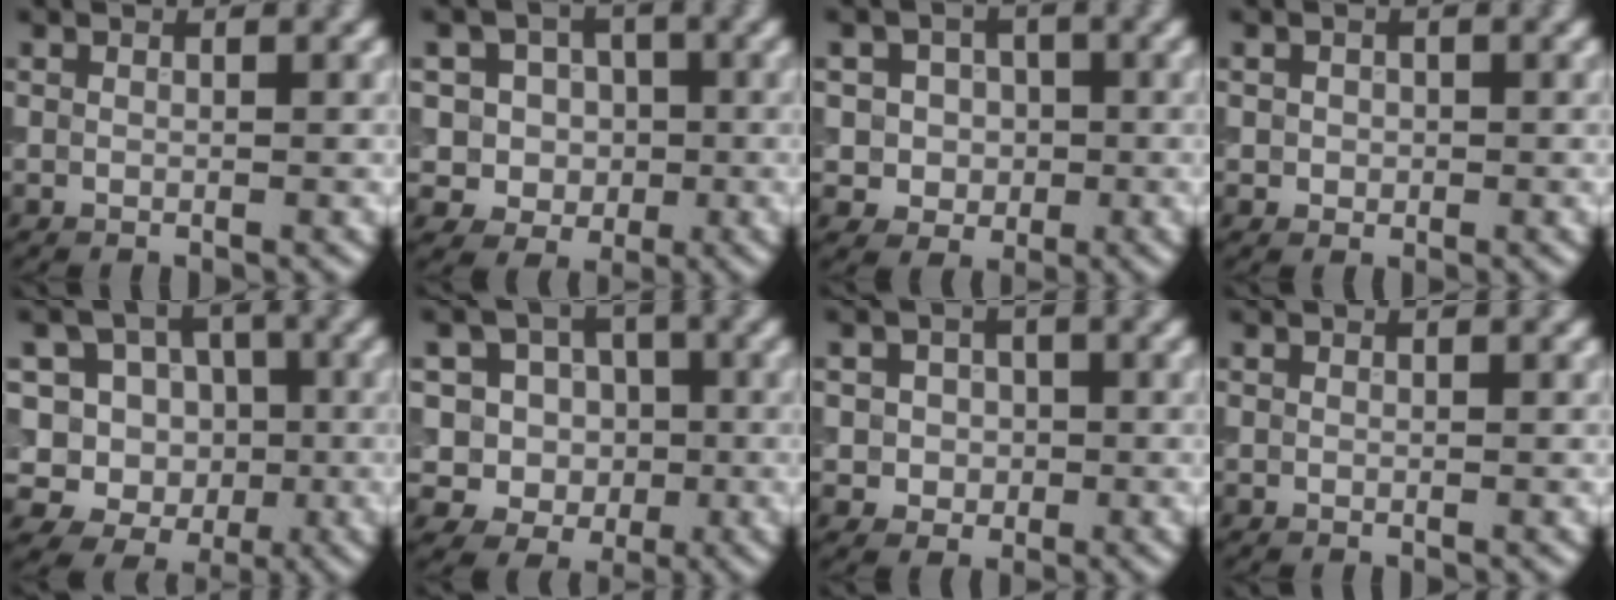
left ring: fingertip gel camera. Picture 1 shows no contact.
{"total": 5.7, "force": [0.9, 5.3, 1.9], "torque": [-0.019, 0.016, 0.001]}
{"total": 4.0, "force": [0.3, 3.7, 1.4], "torque": [-0.006, 0.009, -0.006]}
{"total": 1.1, "force": [0.0, 1.0, 0.3], "torque": [0.002, -0.004, 0.000]}
{"total": 11.7, "force": [0.2, 11.0, 3.8], "torque": [-0.107, 0.054, -0.020]}
{"total": 7.8, "force": [1.4, 7.3, 2.5], "torque": [-0.045, 0.025, 0.003]}
{"total": 2.8, "force": [0.0, 2.6, 1.0], "torque": [0.001, 0.004, -0.012]}
{"total": 0.0}